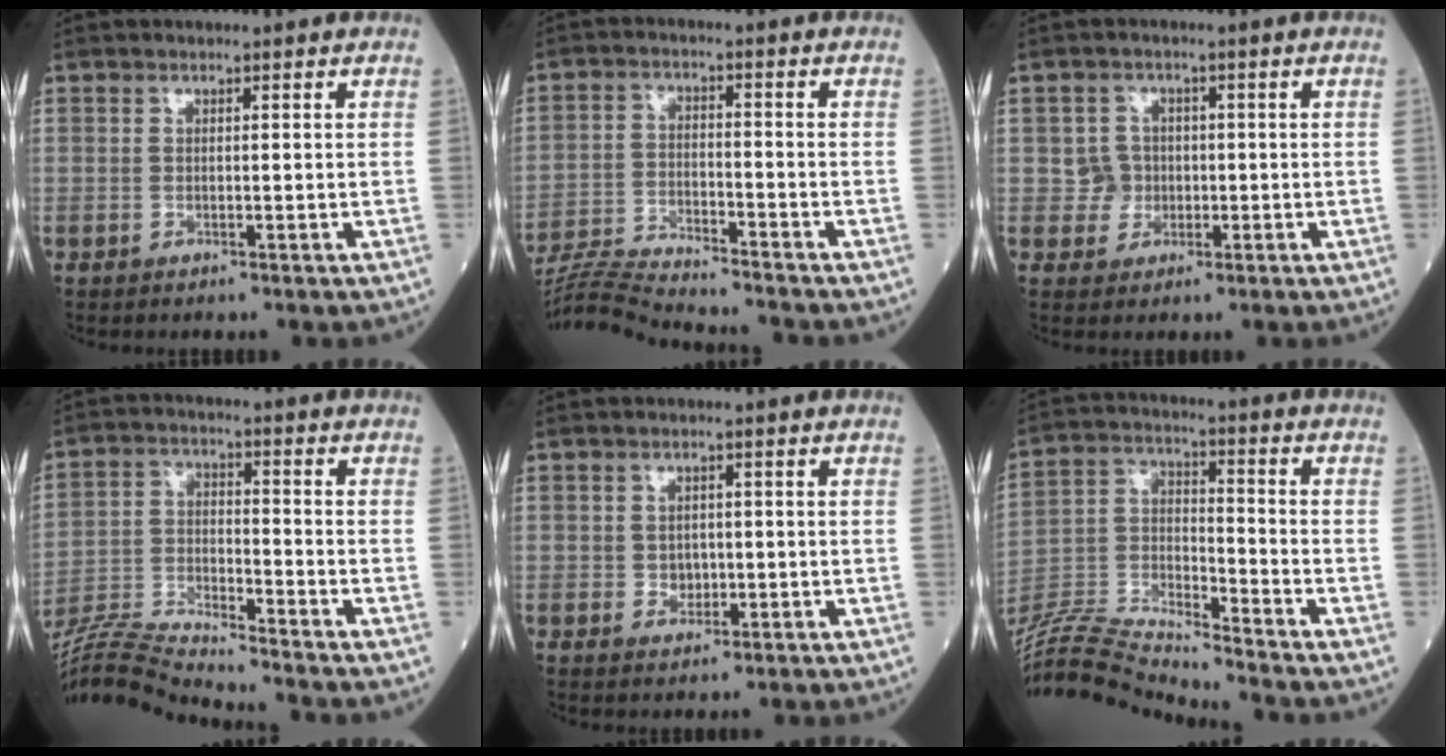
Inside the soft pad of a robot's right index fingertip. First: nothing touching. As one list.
[{"total": 12.0, "force": [-11.4, -0.5, 3.6], "torque": [-0.062, -0.009, -0.195]}, {"total": 3.2, "force": [-0.3, 3.2, 0.1], "torque": [0.011, 0.011, -0.006]}, {"total": 12.9, "force": [-12.4, -1.4, 3.2], "torque": [-0.061, -0.001, -0.228]}, {"total": 2.2, "force": [-0.3, 1.8, 1.2], "torque": [-0.013, 0.004, 0.000]}, {"total": 15.5, "force": [-15.0, -1.5, 3.4], "torque": [-0.067, 0.020, -0.278]}]